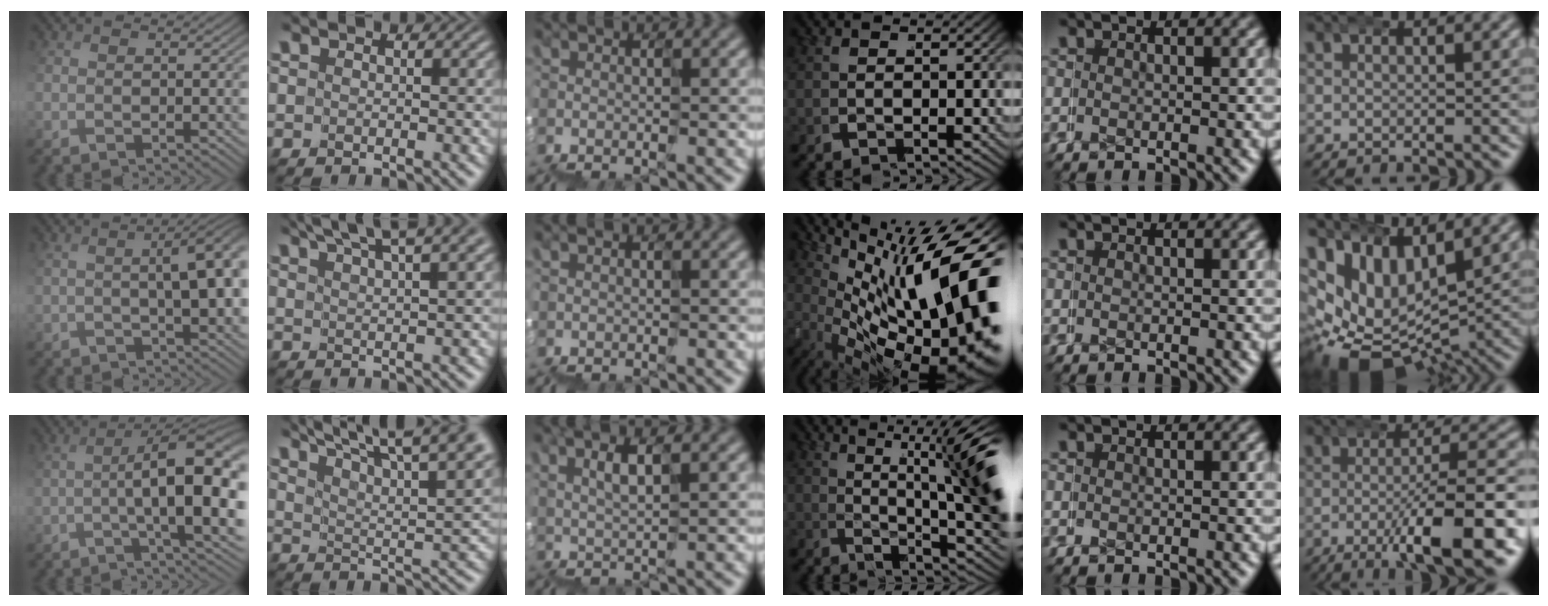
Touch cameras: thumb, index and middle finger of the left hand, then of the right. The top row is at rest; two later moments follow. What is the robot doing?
{"motion": "wrap", "object": "duck tape"}